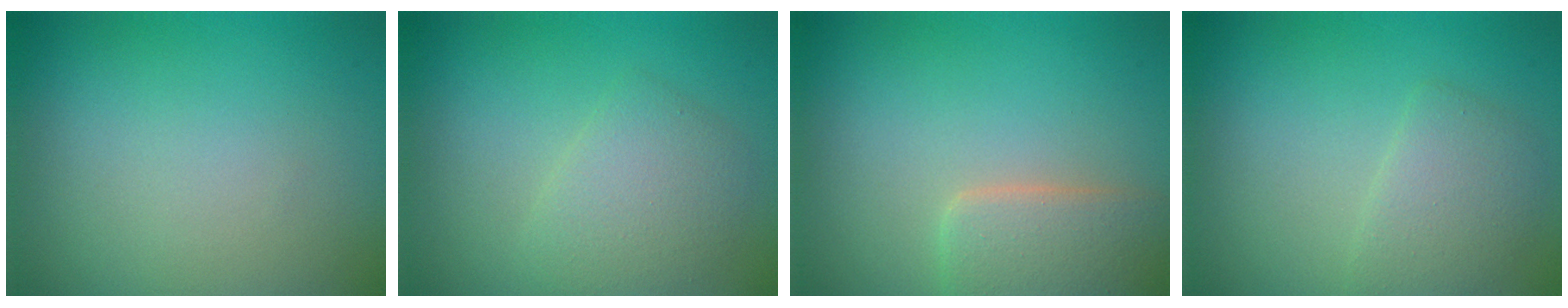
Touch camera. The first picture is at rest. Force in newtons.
{"total": 2.9, "press": 2.9, "slide": 0.0}
{"total": 3.7, "press": 3.7, "slide": 0.2}
{"total": 2.7, "press": 2.7, "slide": 0.1}